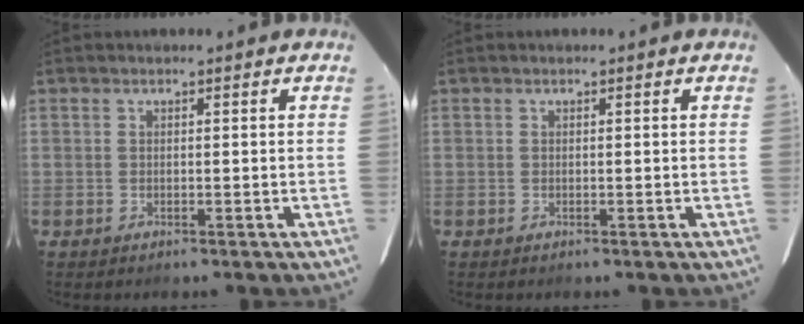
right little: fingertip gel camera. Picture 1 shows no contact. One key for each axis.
{"total": 0.0}